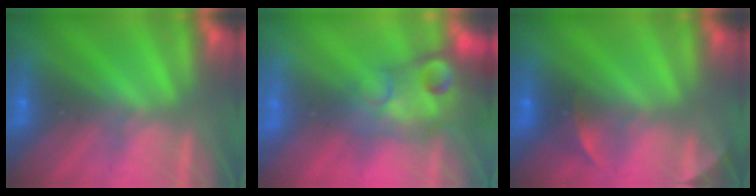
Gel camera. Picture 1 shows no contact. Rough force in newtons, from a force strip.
{"total": 7.2}
{"total": 2.2}